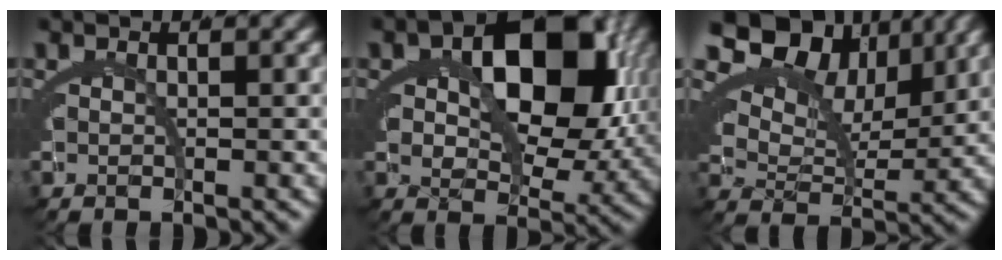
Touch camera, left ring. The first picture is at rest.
{"total": 12.3, "force": [1.8, 8.1, 9.1], "torque": [-0.134, -0.017, 0.032]}
{"total": 13.3, "force": [6.8, 8.5, 7.6], "torque": [-0.128, 0.025, 0.092]}